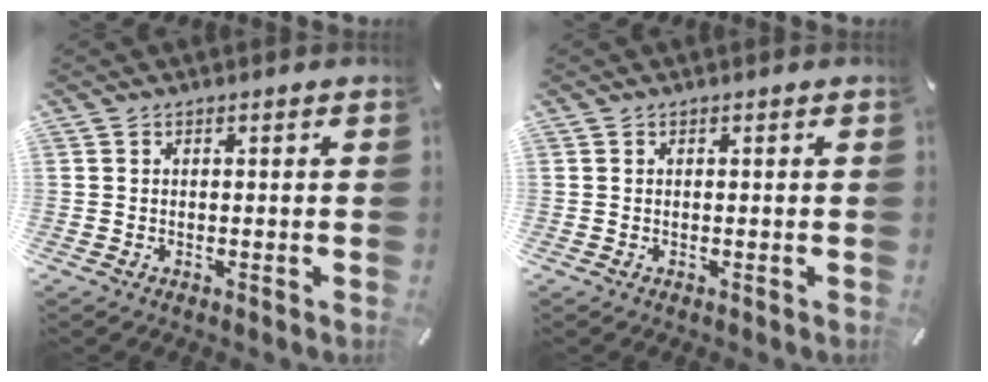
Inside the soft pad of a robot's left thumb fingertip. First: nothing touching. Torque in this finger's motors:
{"motor_torque": [-0.01, 0.01, -0.01, 0.01, 0.00]}